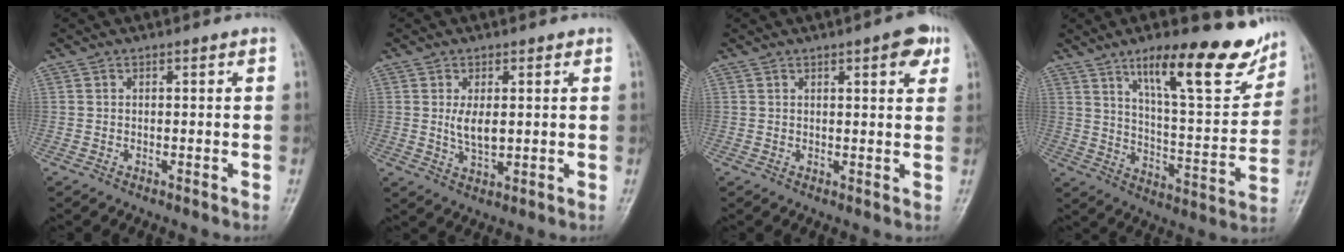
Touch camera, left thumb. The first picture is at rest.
{"total": 4.5, "force": [0.7, 2.3, 3.8], "torque": [-0.066, -0.012, 0.017]}
{"total": 4.8, "force": [2.5, 1.4, 3.9], "torque": [-0.041, -0.007, 0.027]}
{"total": 19.2, "force": [12.6, 5.3, 13.5], "torque": [-0.154, -0.073, 0.200]}